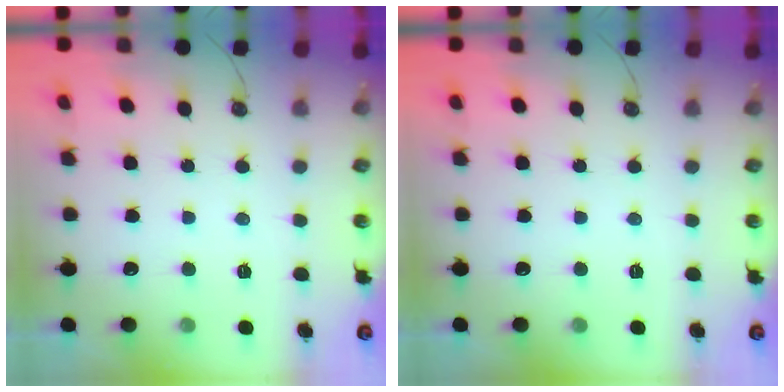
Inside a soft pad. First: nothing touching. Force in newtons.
{"total": 0.0}